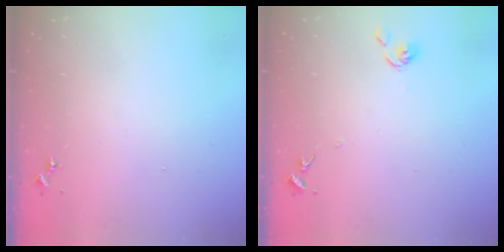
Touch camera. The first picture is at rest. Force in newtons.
{"total": 6.7, "press": 6.7, "slide": 0.6}